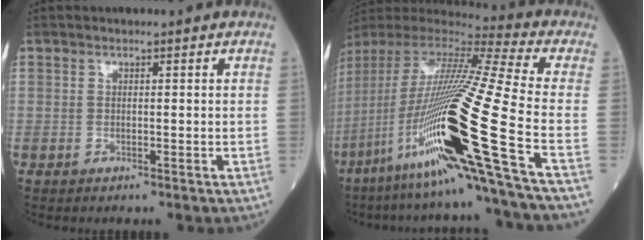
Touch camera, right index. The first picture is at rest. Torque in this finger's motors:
{"motor_torque": [2.14, 0.00, 1.06, 0.21]}